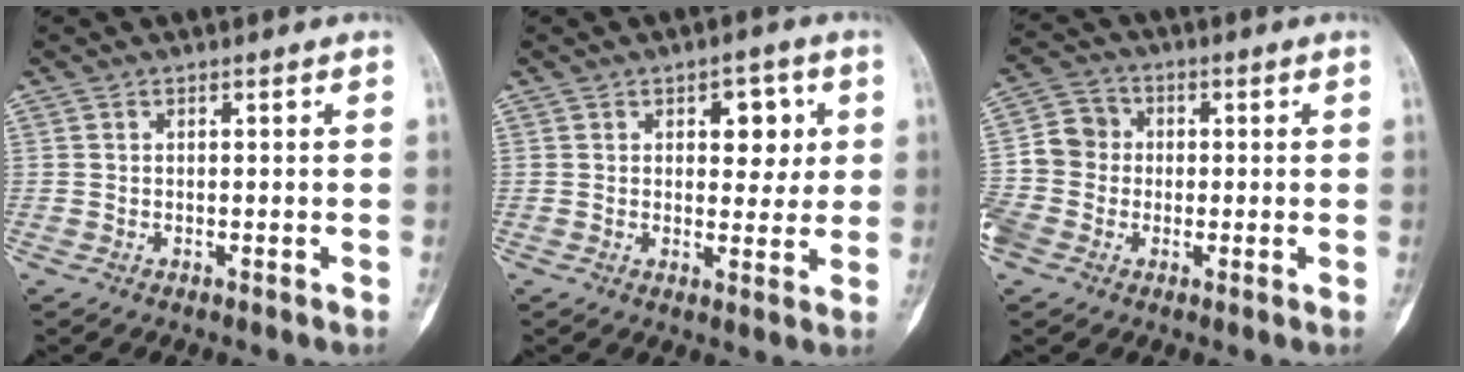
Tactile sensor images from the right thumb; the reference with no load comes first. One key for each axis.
{"total": 6.7, "fx": 2.1, "fy": 4.1, "fz": 4.9, "tx": -0.023, "ty": -0.004, "tz": 0.025}
{"total": 10.3, "fx": -2.1, "fy": 9.2, "fz": 4.0, "tx": -0.076, "ty": 0.025, "tz": -0.043}